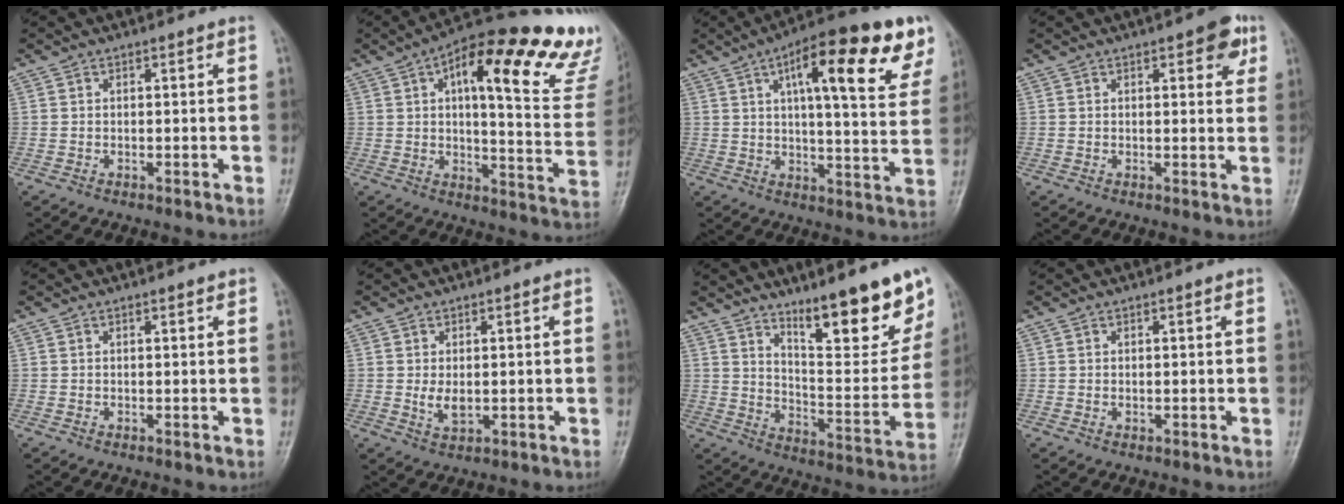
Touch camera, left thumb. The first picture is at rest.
{"total": 27.4, "force": [16.6, 7.8, 20.3], "torque": [-0.239, -0.047, 0.209]}
{"total": 21.2, "force": [10.2, 5.8, 17.6], "torque": [-0.220, -0.015, 0.139]}
{"total": 5.6, "force": [2.7, 2.3, 4.3], "torque": [-0.029, -0.007, 0.025]}
{"total": 1.0, "force": [0.7, 0.3, 0.6], "torque": [-0.007, -0.002, 0.008]}
{"total": 3.1, "force": [0.2, 1.8, 2.5], "torque": [-0.042, -0.010, 0.010]}
{"total": 17.4, "force": [11.9, 4.3, 11.9], "torque": [-0.126, -0.086, 0.192]}
{"total": 0.6, "force": [0.3, 0.3, 0.4], "torque": [-0.003, -0.002, 0.005]}